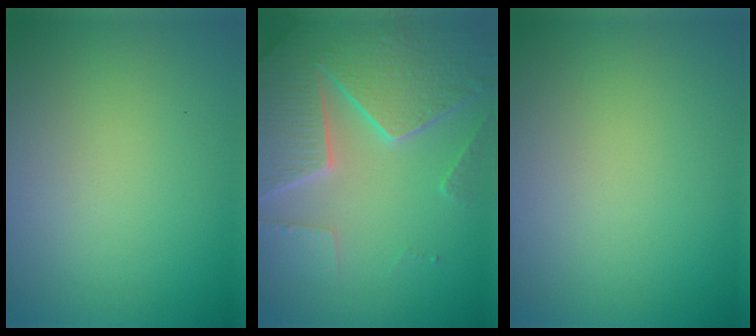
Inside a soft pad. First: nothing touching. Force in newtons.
{"total": 8.2, "press": 6.1, "slide": 5.5}
{"total": 0.0}